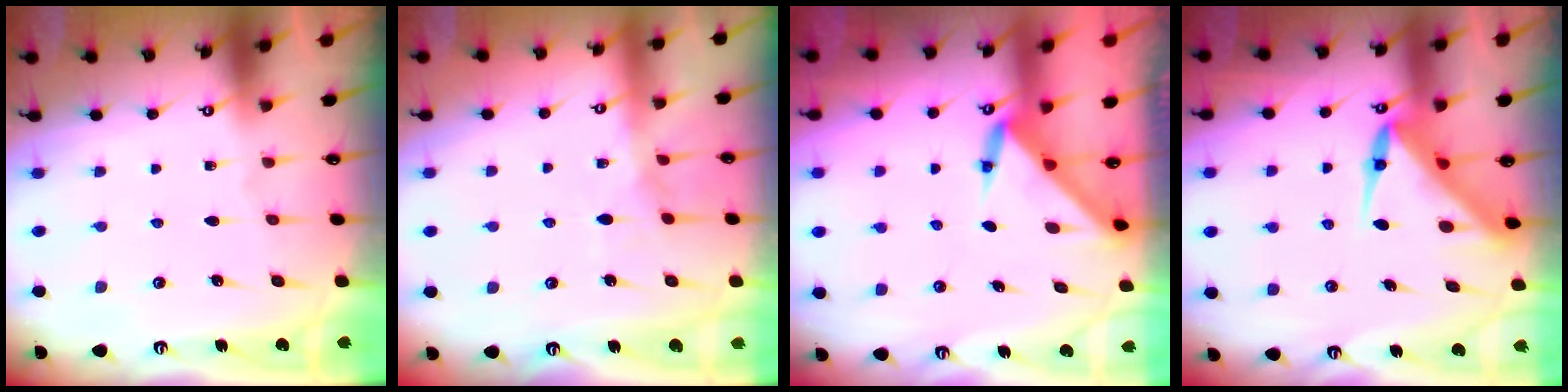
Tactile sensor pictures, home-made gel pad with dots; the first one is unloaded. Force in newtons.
{"total": 7.5, "press": 7.5, "slide": 0.8}
{"total": 3.2, "press": 3.2, "slide": 0.1}
{"total": 7.5, "press": 7.4, "slide": 0.8}